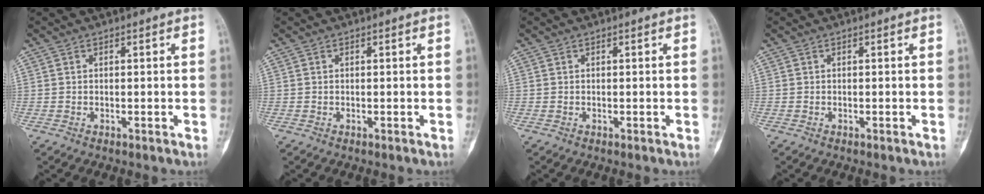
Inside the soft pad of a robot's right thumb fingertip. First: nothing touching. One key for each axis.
{"total": 0.0}
{"total": 0.0}
{"total": 0.0}